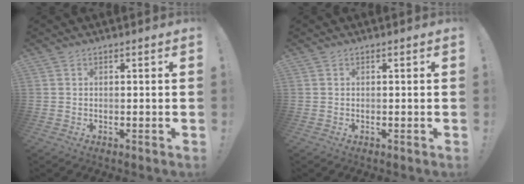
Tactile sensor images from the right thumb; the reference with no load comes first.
{"total": 0.0}